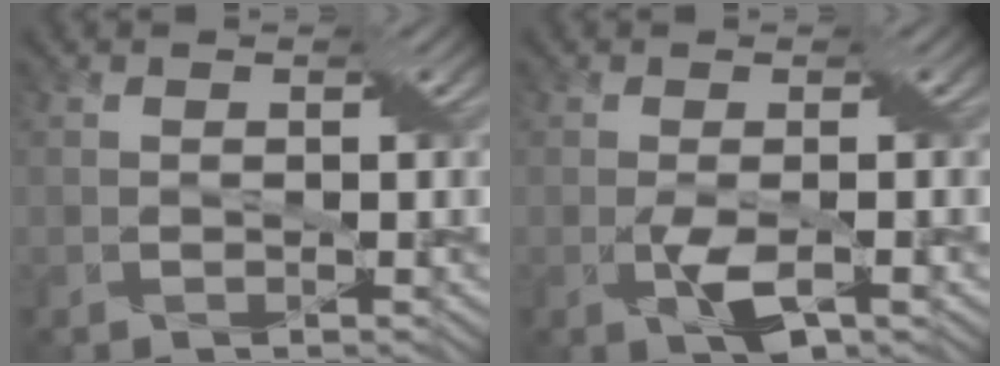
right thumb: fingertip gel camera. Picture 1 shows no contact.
{"total": 3.2, "force": [-0.8, 1.0, 3.0], "torque": [-0.064, -0.003, -0.011]}